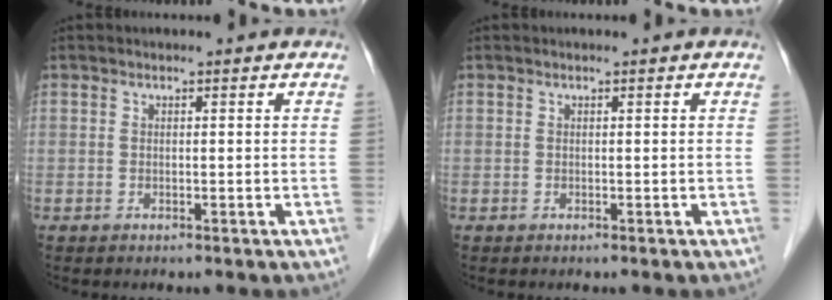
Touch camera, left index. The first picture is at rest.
{"total": 0.0}